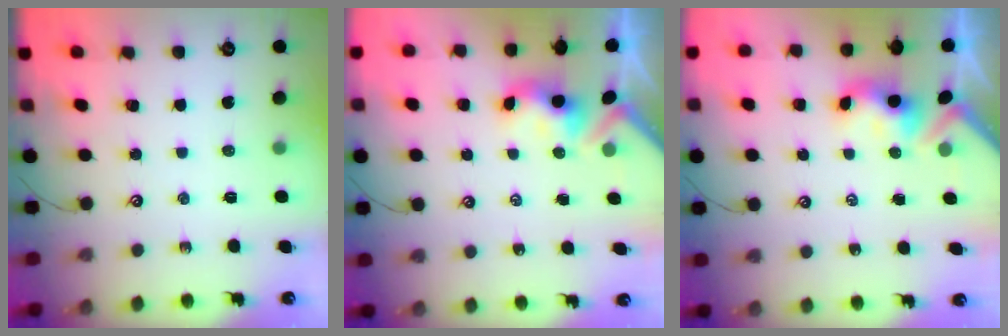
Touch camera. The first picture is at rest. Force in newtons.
{"total": 3.4, "press": 3.4, "slide": 0.3}
{"total": 3.4, "press": 3.4, "slide": 0.4}